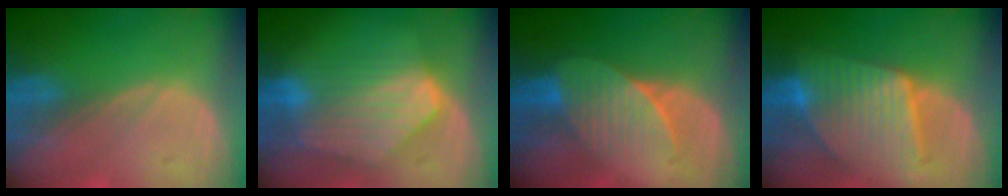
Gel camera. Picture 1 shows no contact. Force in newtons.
{"total": 8.4, "press": 7.6, "slide": 3.5}
{"total": 7.3, "press": 6.8, "slide": 2.8}
{"total": 9.5, "press": 9.5, "slide": 0.8}